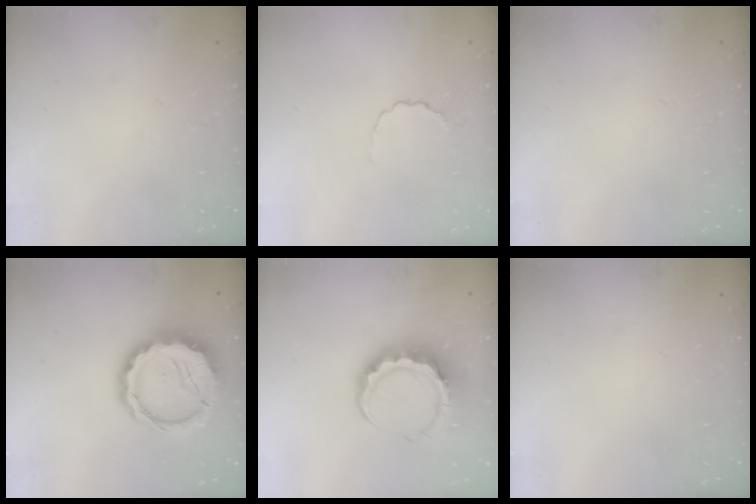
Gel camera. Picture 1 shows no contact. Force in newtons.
{"total": 3.1, "press": 2.9, "slide": 1.0}
{"total": 0.0}
{"total": 15.7, "press": 15.3, "slide": 3.3}
{"total": 10.2, "press": 10.0, "slide": 1.9}
{"total": 0.0}